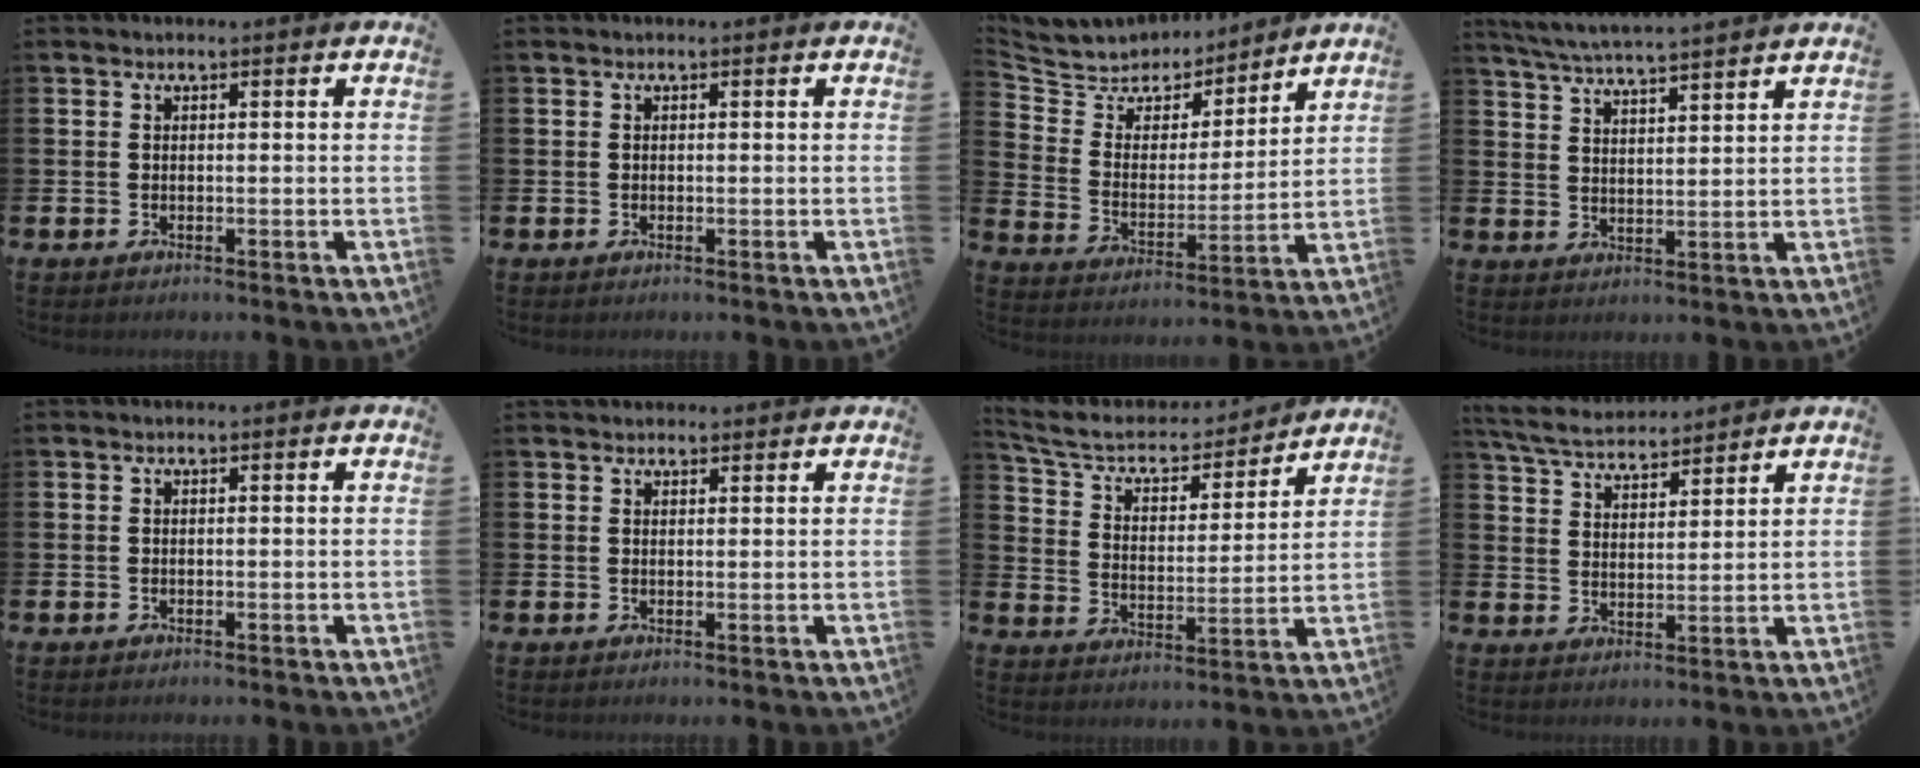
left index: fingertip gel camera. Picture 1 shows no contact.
{"total": 0.0}
{"total": 6.9, "force": [6.4, 2.7, -0.1], "torque": [-0.044, -0.056, 0.112]}
{"total": 5.5, "force": [5.4, -0.2, 1.1], "torque": [-0.041, -0.031, 0.096]}
{"total": 0.0}
{"total": 1.6, "force": [1.5, 0.6, -0.1], "torque": [0.013, -0.003, 0.026]}
{"total": 7.2, "force": [6.5, 2.7, 1.8], "torque": [-0.065, -0.051, 0.106]}
{"total": 5.5, "force": [5.4, 0.8, 0.8], "torque": [-0.037, -0.028, 0.095]}